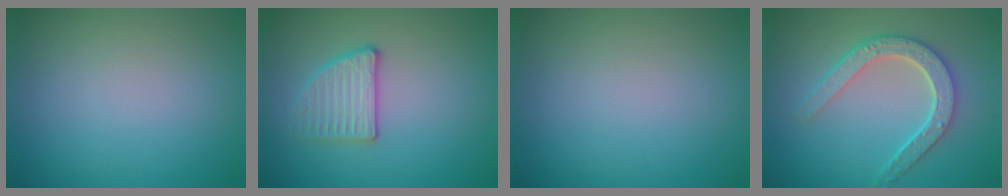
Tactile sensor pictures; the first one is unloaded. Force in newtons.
{"total": 2.8, "press": 2.7, "slide": 0.6}
{"total": 0.0}
{"total": 4.8, "press": 3.7, "slide": 3.0}